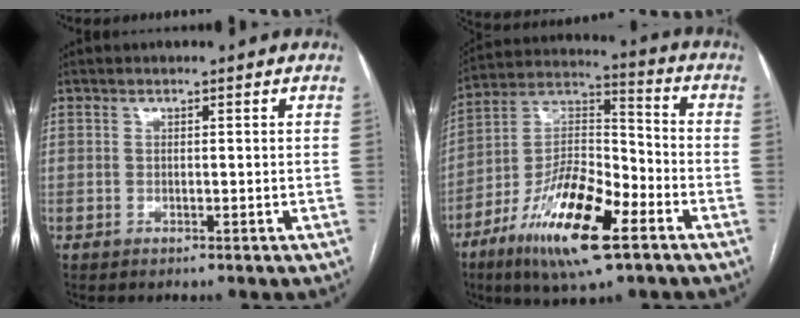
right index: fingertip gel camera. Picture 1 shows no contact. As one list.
[{"total": 17.3, "force": [-9.2, 4.5, 13.9], "torque": [-0.264, -0.006, -0.161]}]